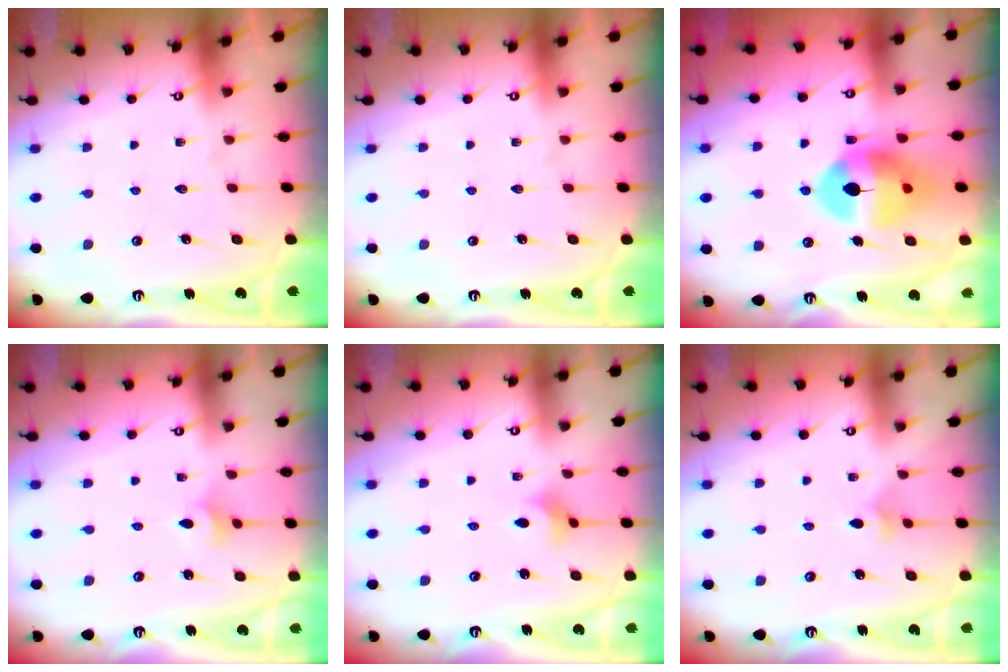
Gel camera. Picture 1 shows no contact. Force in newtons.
{"total": 0.0}
{"total": 14.2, "press": 14.1, "slide": 1.7}
{"total": 3.1, "press": 3.0, "slide": 0.6}
{"total": 2.2, "press": 2.2, "slide": 0.2}
{"total": 2.7, "press": 2.6, "slide": 0.6}